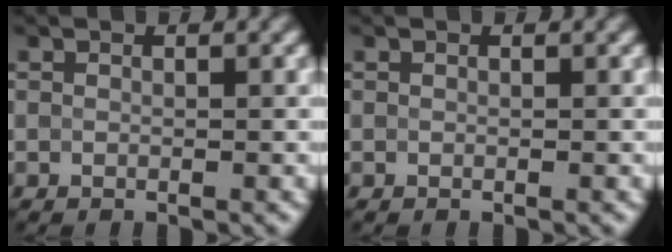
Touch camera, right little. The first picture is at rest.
{"total": 0.0}